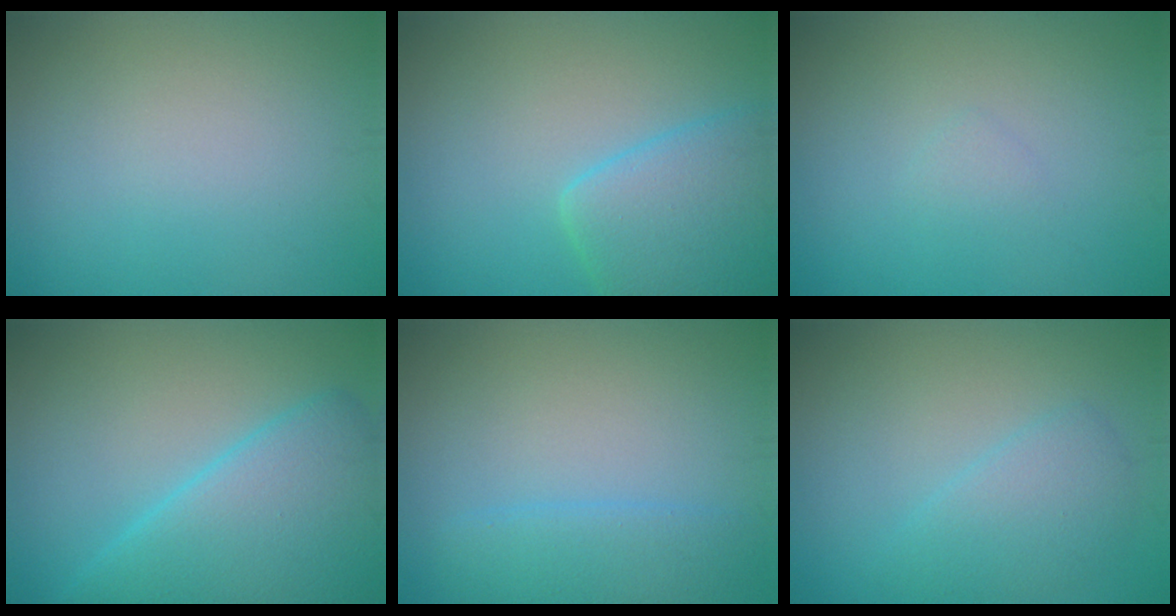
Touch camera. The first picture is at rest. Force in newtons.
{"total": 5.2, "press": 5.2, "slide": 0.3}
{"total": 0.6, "press": 0.6, "slide": 0.0}
{"total": 8.2, "press": 8.2, "slide": 0.3}
{"total": 2.8, "press": 2.8, "slide": 0.3}
{"total": 2.7, "press": 2.7, "slide": 0.2}